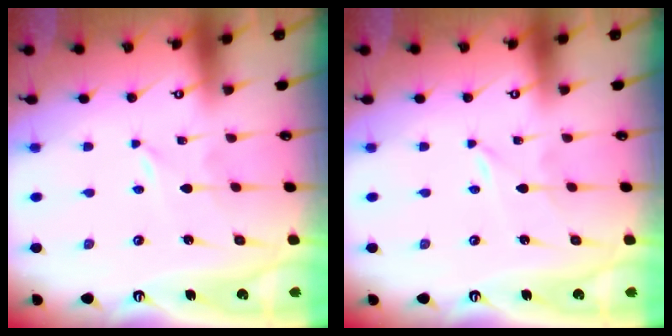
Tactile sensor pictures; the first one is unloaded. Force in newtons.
{"total": 0.0}